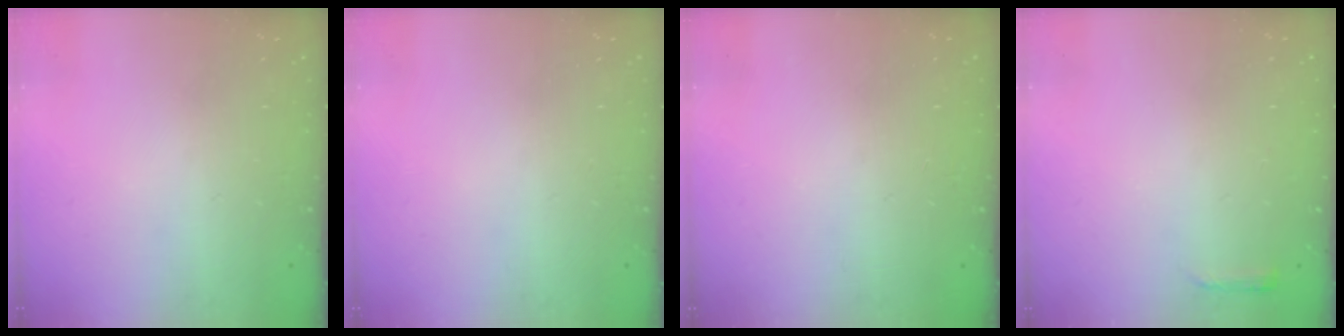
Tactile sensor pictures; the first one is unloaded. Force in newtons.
{"total": 0.0}
{"total": 0.0}
{"total": 2.4, "press": 2.3, "slide": 0.6}